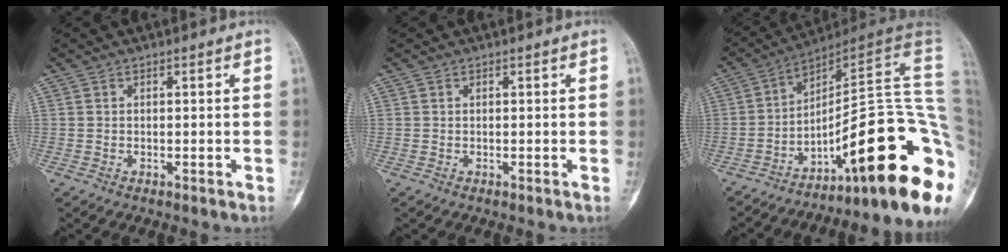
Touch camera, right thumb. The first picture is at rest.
{"total": 0.0}
{"total": 28.3, "force": [-10.2, 6.8, 25.5], "torque": [-0.239, 0.090, -0.137]}